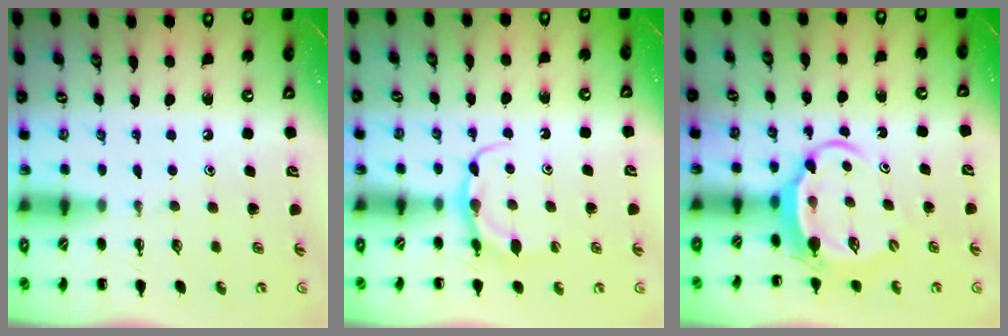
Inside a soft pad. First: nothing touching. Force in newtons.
{"total": 5.9, "press": 5.9, "slide": 0.3}
{"total": 5.0, "press": 4.9, "slide": 0.7}